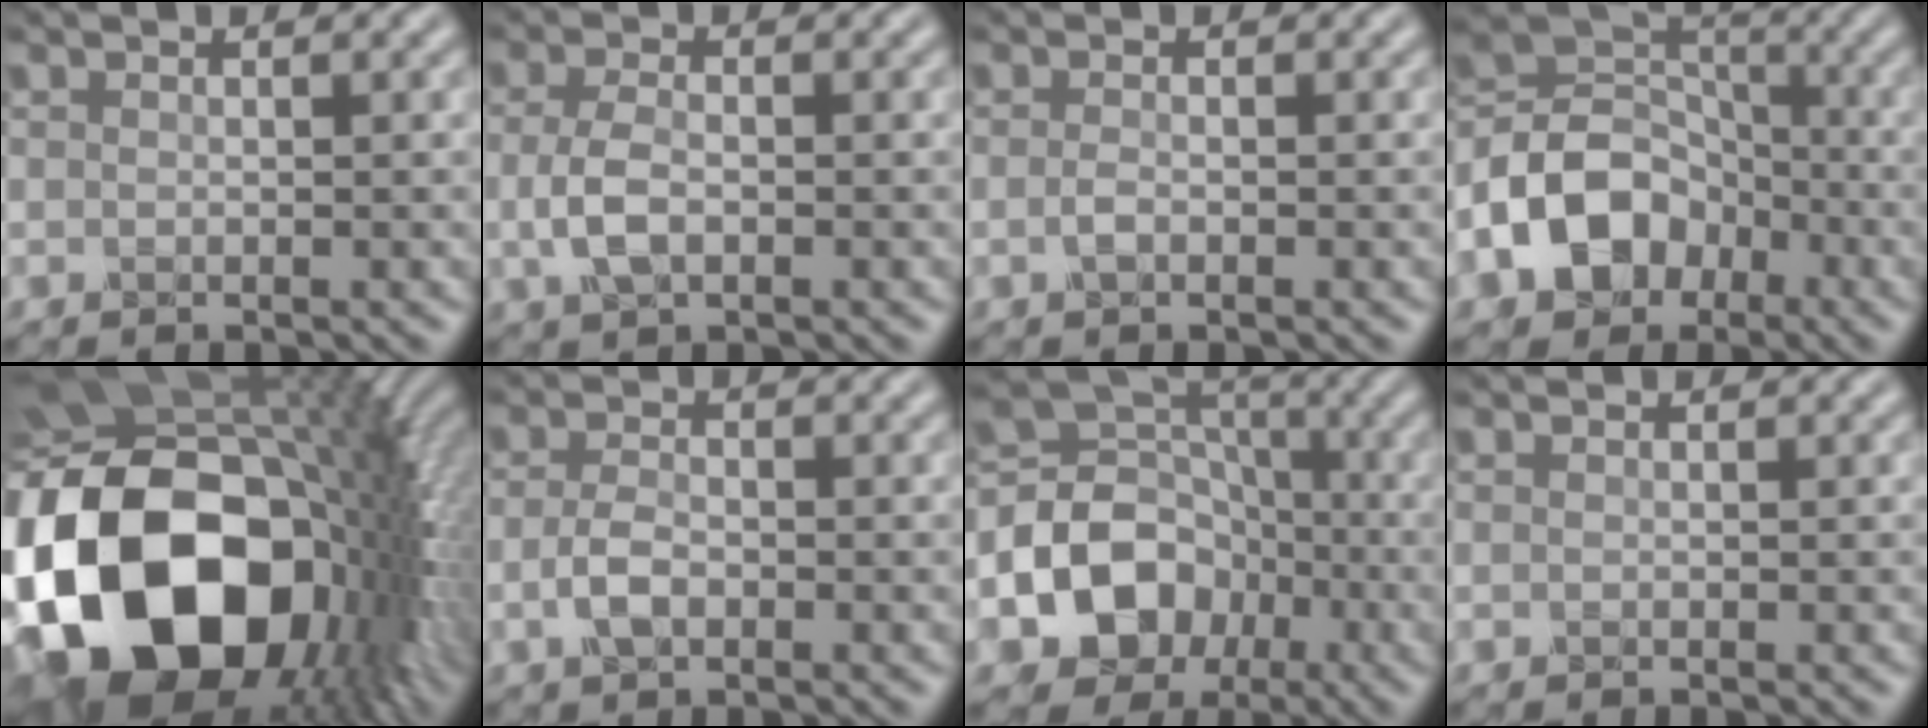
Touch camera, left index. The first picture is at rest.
{"total": 2.8, "force": [-0.6, 1.2, 2.4], "torque": [-0.065, 0.002, -0.011]}
{"total": 0.8, "force": [-0.4, 0.0, 0.6], "torque": [-0.021, 0.004, -0.007]}
{"total": 9.4, "force": [-4.1, 6.8, 5.0], "torque": [-0.117, 0.001, -0.083]}
{"total": 20.4, "force": [-4.2, 14.5, 13.7], "torque": [-0.307, -0.024, -0.061]}
{"total": 2.1, "force": [-0.8, 0.8, 1.7], "torque": [-0.044, 0.003, -0.016]}
{"total": 11.3, "force": [-3.1, 9.4, 5.3], "torque": [-0.118, -0.004, -0.073]}
{"total": 0.0}